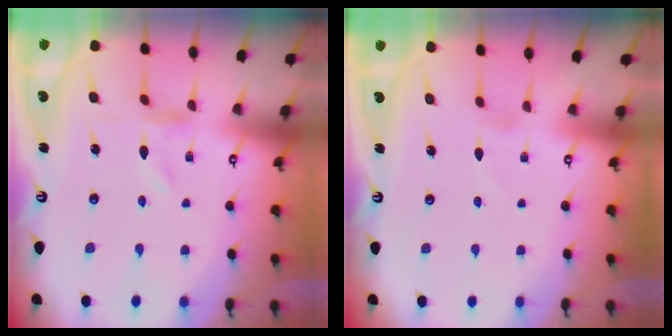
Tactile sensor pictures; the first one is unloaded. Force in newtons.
{"total": 0.9, "press": 0.9, "slide": 0.1}